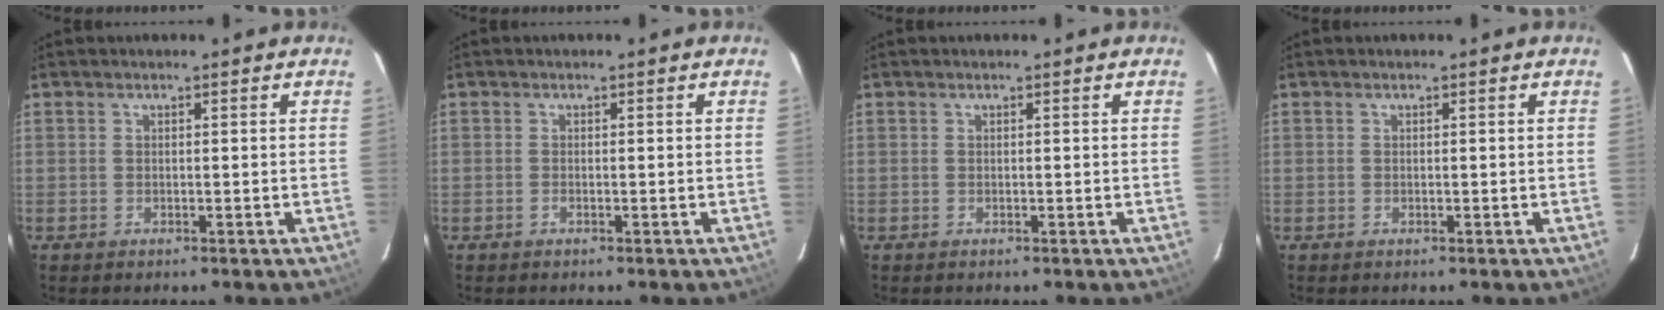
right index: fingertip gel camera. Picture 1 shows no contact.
{"total": 0.0}
{"total": 0.0}
{"total": 0.0}